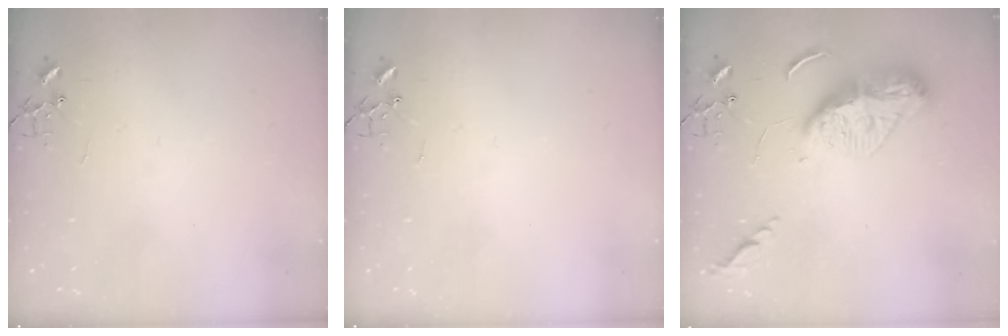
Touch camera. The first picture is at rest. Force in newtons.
{"total": 0.0}
{"total": 13.7, "press": 13.7, "slide": 1.4}